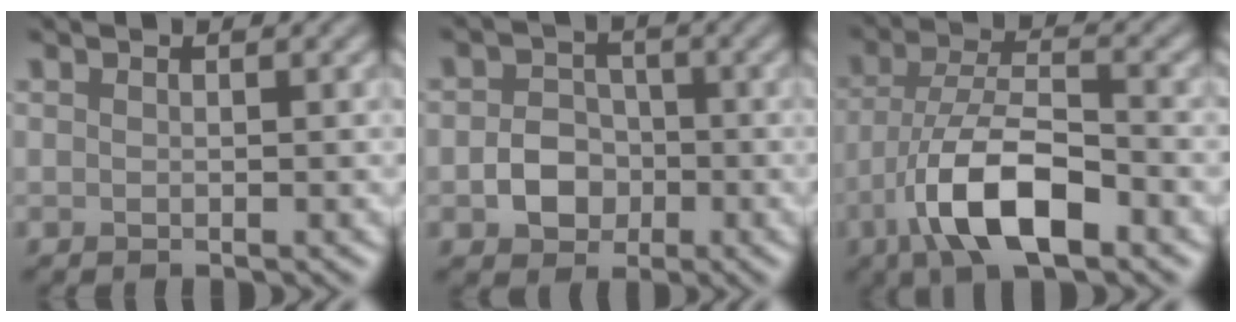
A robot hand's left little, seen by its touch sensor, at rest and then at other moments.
{"total": 3.4, "force": [-1.1, 2.8, 1.6], "torque": [-0.019, 0.002, -0.022]}
{"total": 8.8, "force": [-4.1, 3.3, 7.0], "torque": [-0.132, 0.006, -0.083]}